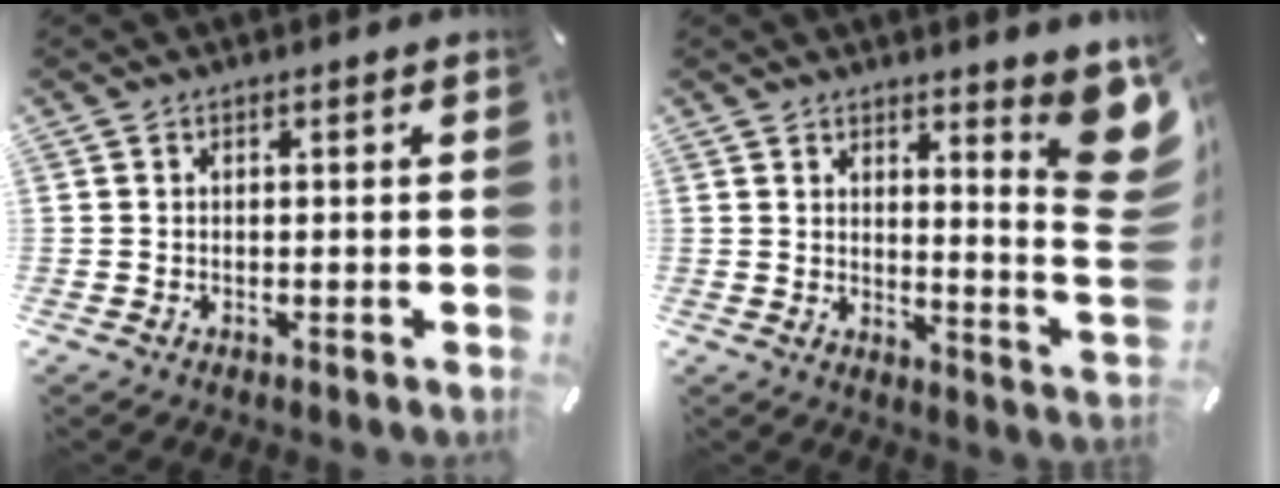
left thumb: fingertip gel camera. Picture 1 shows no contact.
{"total": 11.9, "force": [6.9, 2.5, 9.3], "torque": [-0.120, -0.063, 0.117]}